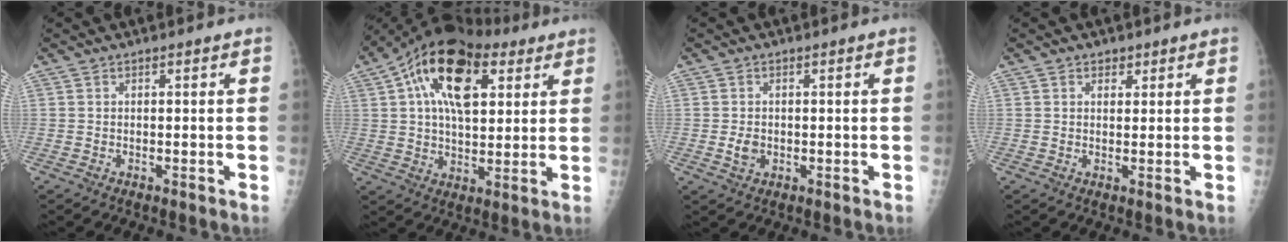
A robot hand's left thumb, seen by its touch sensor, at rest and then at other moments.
{"total": 17.7, "force": [6.8, 9.7, 13.2], "torque": [-0.197, 0.001, 0.106]}
{"total": 2.6, "force": [-0.3, 2.0, 1.6], "torque": [-0.021, 0.001, -0.003]}
{"total": 1.8, "force": [1.1, 1.3, 0.5], "torque": [0.007, -0.005, 0.013]}